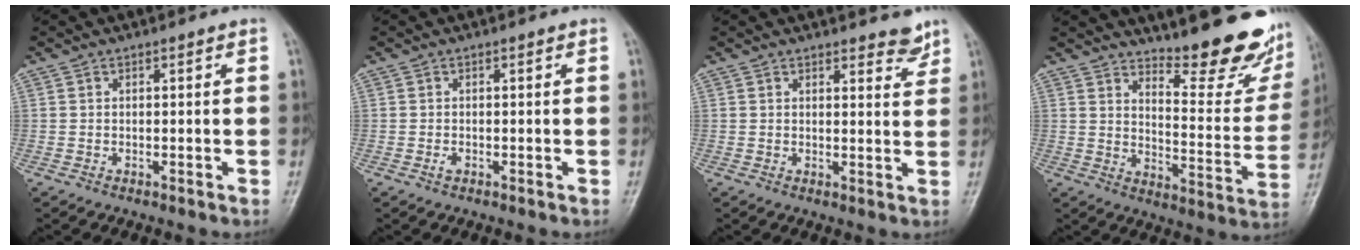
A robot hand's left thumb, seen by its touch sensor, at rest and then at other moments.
{"total": 0.7, "force": [-0.2, 0.4, 0.5], "torque": [-0.009, -0.001, -0.005]}
{"total": 3.5, "force": [3.0, 1.1, 1.5], "torque": [-0.002, -0.023, 0.035]}
{"total": 18.8, "force": [15.1, 4.8, 10.2], "torque": [-0.101, -0.130, 0.201]}